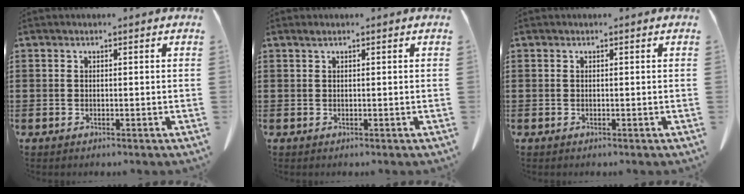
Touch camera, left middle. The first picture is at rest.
{"total": 0.6, "force": [0.4, 0.0, 0.5], "torque": [-0.010, -0.002, 0.008]}
{"total": 0.0}